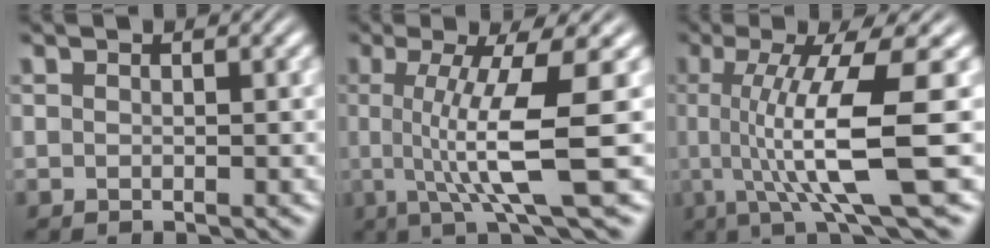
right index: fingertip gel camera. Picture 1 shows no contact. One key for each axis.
{"total": 6.7, "fx": -0.3, "fy": 0.3, "fz": 6.7, "tx": -0.113, "ty": -0.015, "tz": 0.000}
{"total": 8.6, "fx": 0.0, "fy": 1.3, "fz": 8.5, "tx": -0.143, "ty": -0.009, "tz": 0.005}